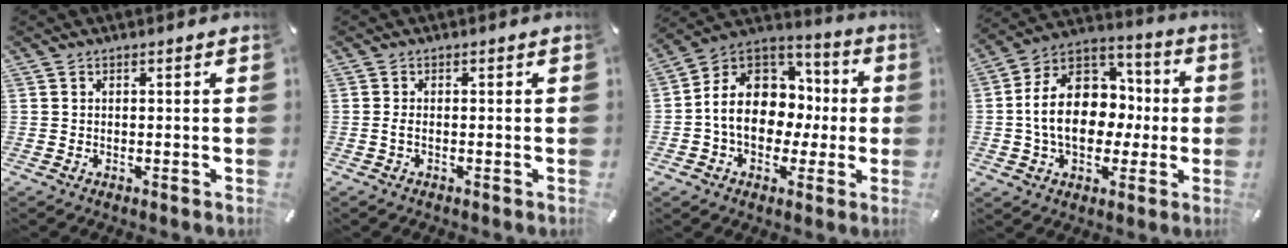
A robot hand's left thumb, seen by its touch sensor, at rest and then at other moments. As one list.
[{"total": 1.3, "force": [-0.4, 0.5, 1.1], "torque": [-0.021, 0.000, -0.007]}, {"total": 14.1, "force": [-1.3, 11.9, 7.5], "torque": [-0.156, 0.000, -0.020]}, {"total": 17.3, "force": [-1.5, 13.6, 10.6], "torque": [-0.188, 0.012, -0.026]}]